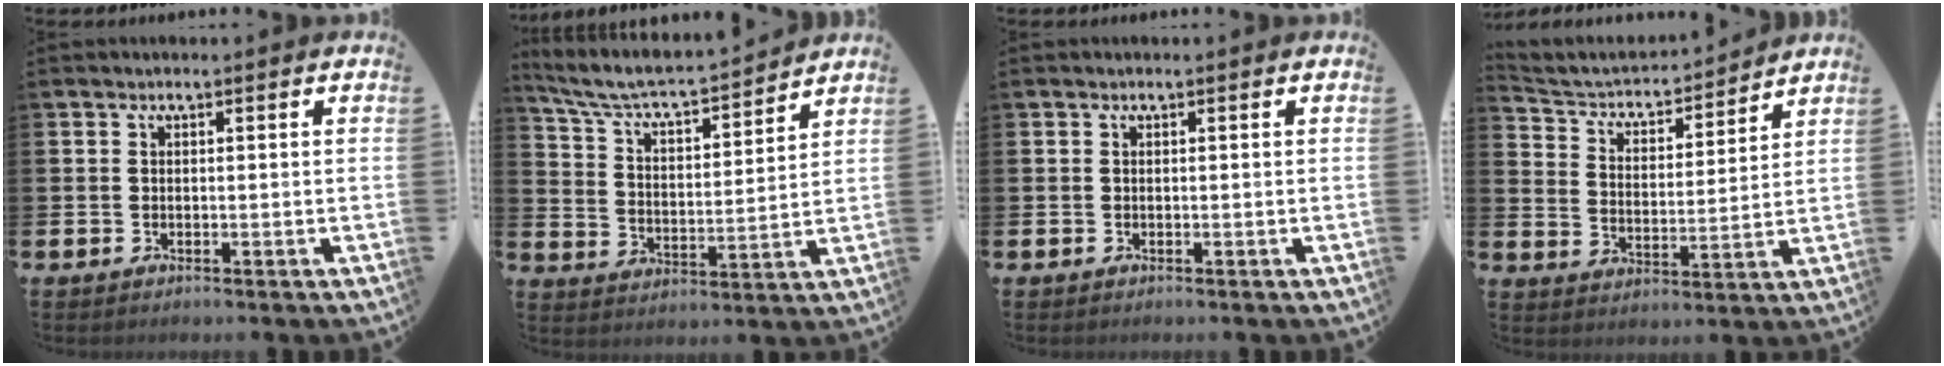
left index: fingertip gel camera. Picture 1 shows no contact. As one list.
[{"total": 6.8, "force": [6.4, 0.8, 2.2], "torque": [-0.078, -0.052, 0.107]}, {"total": 0.0}, {"total": 4.6, "force": [4.2, 1.6, 0.8], "torque": [-0.048, -0.038, 0.066]}]